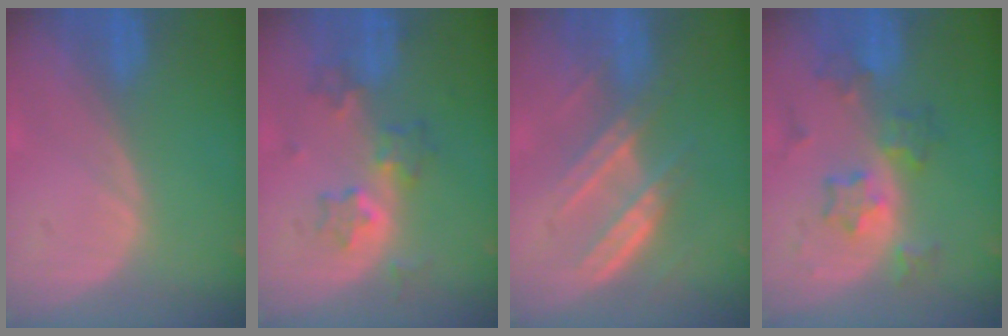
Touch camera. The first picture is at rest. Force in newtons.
{"total": 6.0, "press": 5.7, "slide": 1.8}
{"total": 6.5, "press": 6.3, "slide": 1.4}
{"total": 6.4, "press": 6.4, "slide": 0.2}